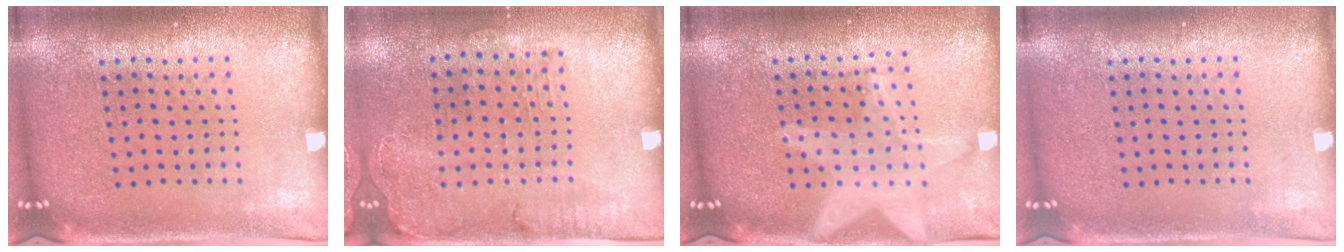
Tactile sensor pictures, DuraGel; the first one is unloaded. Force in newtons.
{"total": 1.4, "press": 1.2, "slide": 0.7}
{"total": 2.0, "press": 1.7, "slide": 1.0}
{"total": 0.0}